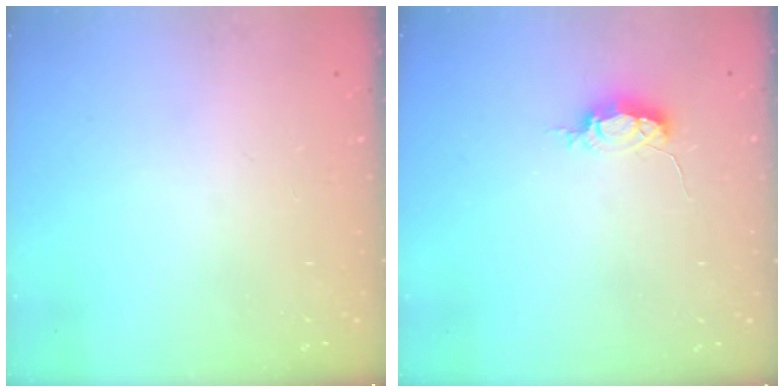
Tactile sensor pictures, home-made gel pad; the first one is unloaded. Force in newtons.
{"total": 4.7, "press": 4.7, "slide": 0.5}